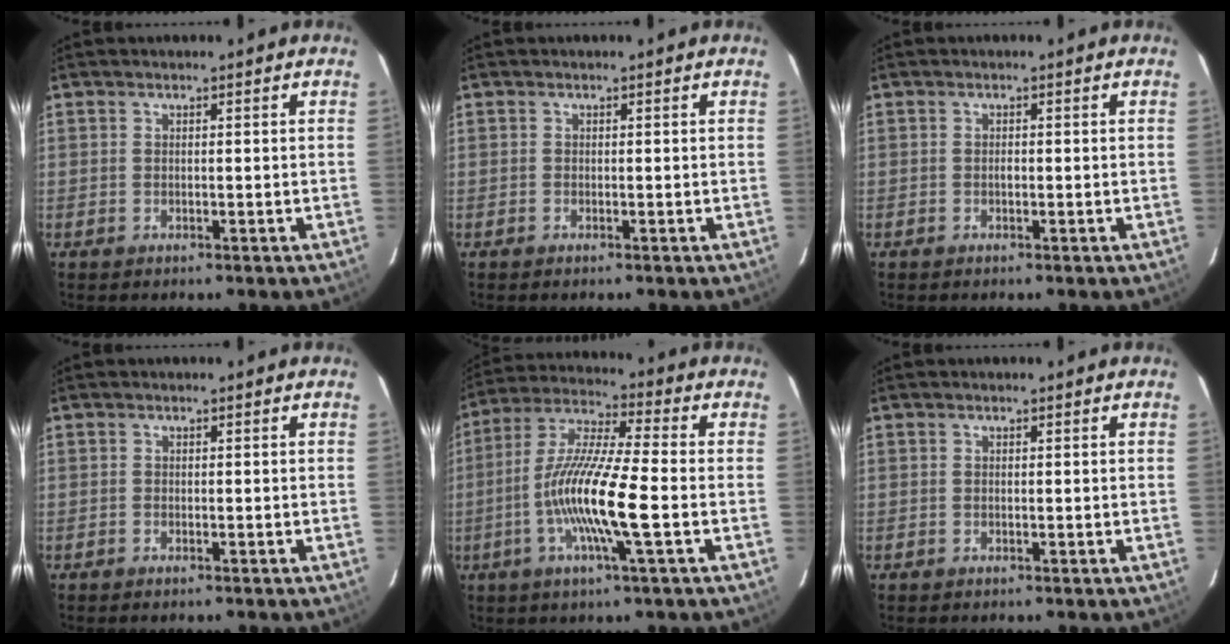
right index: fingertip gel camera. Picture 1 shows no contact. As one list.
[{"total": 0.0}, {"total": 0.6, "force": [-0.2, 0.4, 0.4], "torque": [-0.005, 0.002, -0.005]}, {"total": 0.8, "force": [-0.7, 0.2, 0.3], "torque": [-0.008, 0.000, -0.014]}, {"total": 14.5, "force": [-3.7, 0.9, 14.0], "torque": [-0.278, -0.001, -0.078]}, {"total": 0.0}]